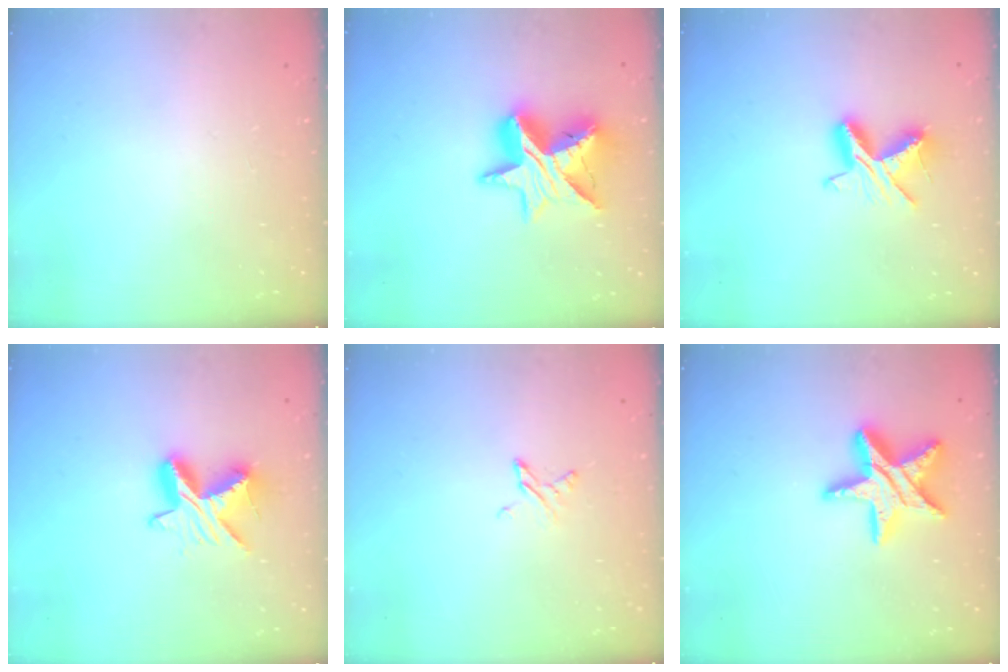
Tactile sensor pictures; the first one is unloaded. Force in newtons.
{"total": 14.6, "press": 14.5, "slide": 1.0}
{"total": 8.5, "press": 8.5, "slide": 0.5}
{"total": 9.7, "press": 9.7, "slide": 0.6}
{"total": 3.8, "press": 3.7, "slide": 0.4}
{"total": 15.9, "press": 15.9, "slide": 1.2}